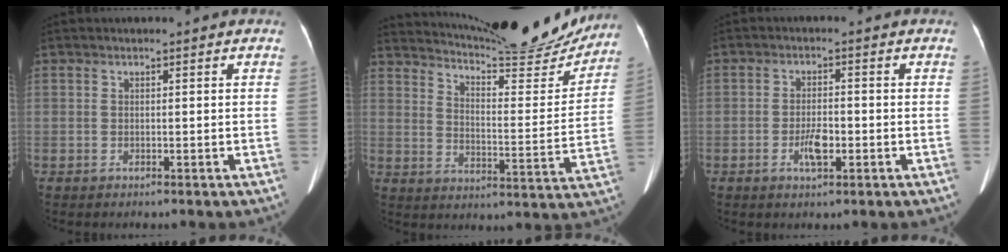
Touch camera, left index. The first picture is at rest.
{"total": 20.8, "force": [19.6, 1.8, 6.9], "torque": [-0.106, -0.054, 0.259]}
{"total": 3.4, "force": [-1.2, 1.2, 2.9], "torque": [-0.056, 0.001, -0.021]}